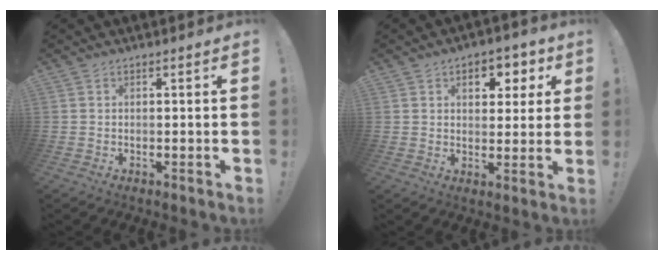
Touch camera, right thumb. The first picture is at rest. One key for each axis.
{"total": 7.5, "fx": 3.0, "fy": 5.3, "fz": 4.5, "tx": -0.041, "ty": -0.014, "tz": 0.047}